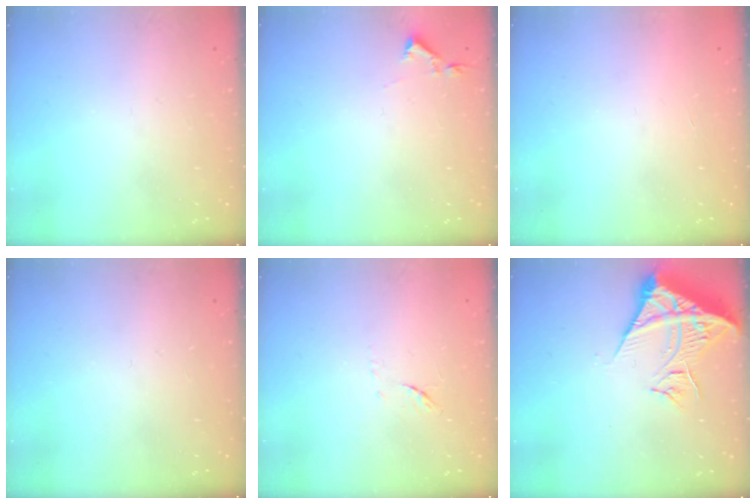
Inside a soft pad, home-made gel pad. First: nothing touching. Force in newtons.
{"total": 2.9, "press": 2.9, "slide": 0.5}
{"total": 1.7, "press": 1.7, "slide": 0.1}
{"total": 0.0}
{"total": 5.4, "press": 5.3, "slide": 0.9}
{"total": 13.5, "press": 13.4, "slide": 1.8}